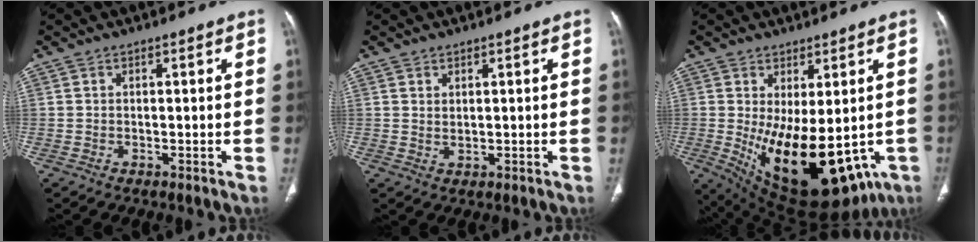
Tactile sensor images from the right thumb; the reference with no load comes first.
{"total": 1.3, "force": [0.7, 0.6, 0.9], "torque": [-0.016, -0.009, 0.019]}
{"total": 21.1, "force": [-4.6, 10.3, 17.8], "torque": [-0.247, -0.026, -0.034]}